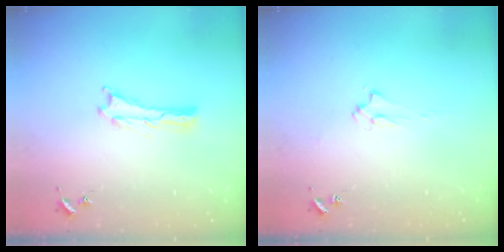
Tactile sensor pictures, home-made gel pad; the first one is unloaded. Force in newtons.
{"total": 2.0, "press": 2.0, "slide": 0.3}